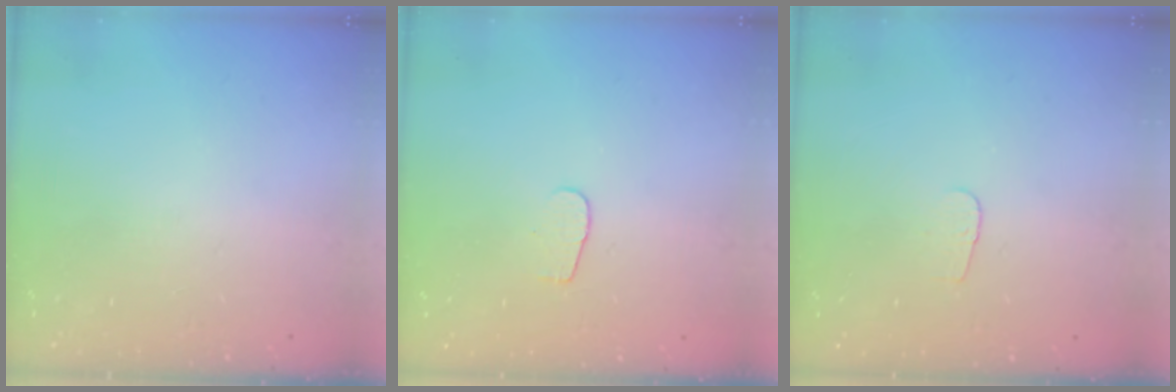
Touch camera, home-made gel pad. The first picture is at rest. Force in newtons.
{"total": 3.6, "press": 3.6, "slide": 0.4}
{"total": 2.9, "press": 2.8, "slide": 0.3}